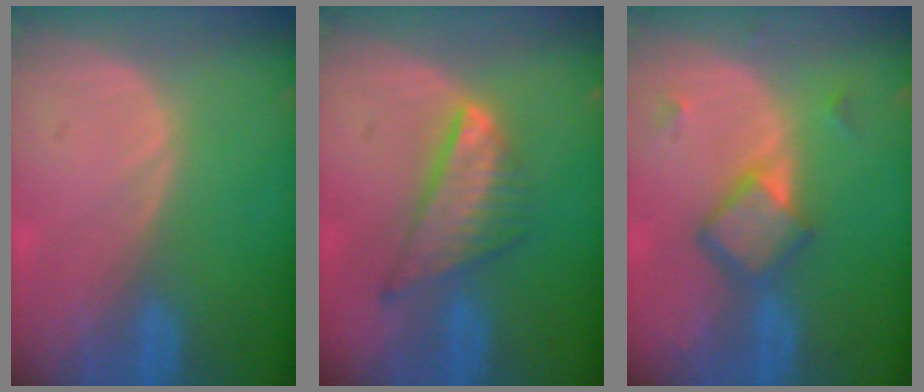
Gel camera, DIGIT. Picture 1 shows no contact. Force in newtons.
{"total": 7.4, "press": 6.5, "slide": 3.5}
{"total": 5.9, "press": 5.2, "slide": 2.8}